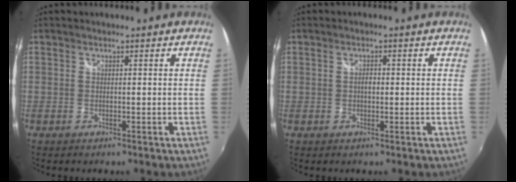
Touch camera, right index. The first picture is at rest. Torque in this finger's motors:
{"motor_torque": [0.31, -0.07, 0.25, 0.05]}